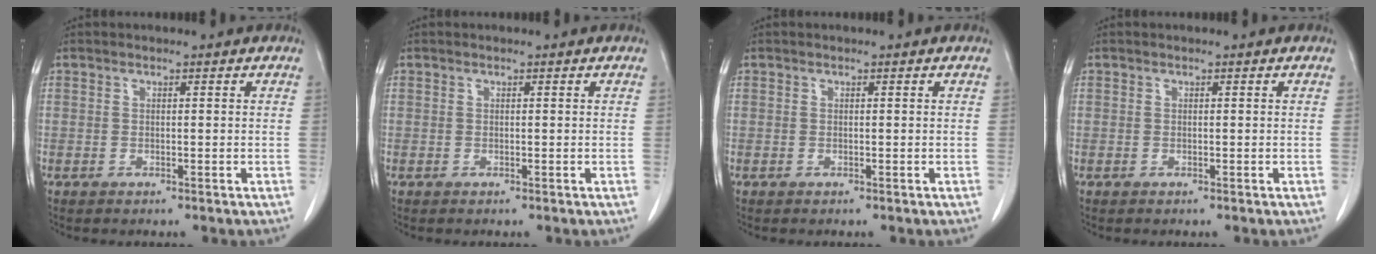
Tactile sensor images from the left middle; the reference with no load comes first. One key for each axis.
{"total": 0.0}
{"total": 0.0}
{"total": 0.0}